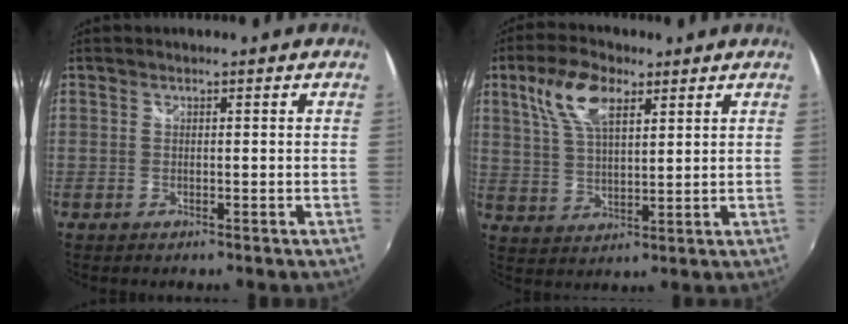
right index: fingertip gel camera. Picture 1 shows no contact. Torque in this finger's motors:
{"motor_torque": [0.59, 0.11, 0.52, 0.10]}